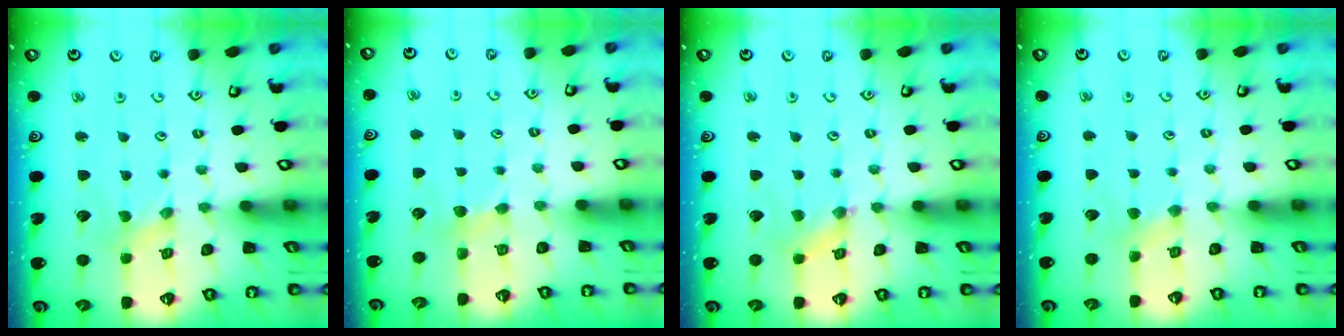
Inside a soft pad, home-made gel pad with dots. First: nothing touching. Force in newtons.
{"total": 3.7, "press": 3.7, "slide": 0.6}
{"total": 1.7, "press": 1.7, "slide": 0.2}
{"total": 2.5, "press": 2.5, "slide": 0.3}